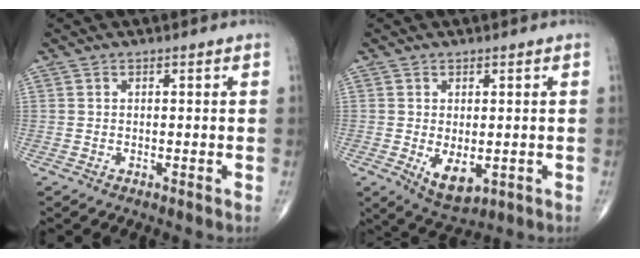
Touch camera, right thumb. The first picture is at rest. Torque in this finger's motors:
{"motor_torque": [-0.19, 0.47, 0.27, 0.39, 0.12]}